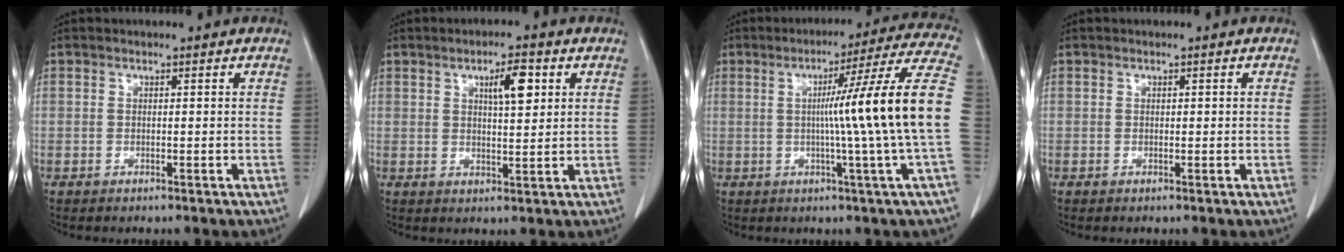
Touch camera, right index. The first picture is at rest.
{"total": 5.4, "force": [2.2, 1.4, 4.8], "torque": [-0.079, 0.004, 0.037]}
{"total": 17.1, "force": [-0.4, -3.1, 16.8], "torque": [-0.221, 0.003, -0.018]}
{"total": 0.5, "force": [0.1, 0.2, 0.5], "torque": [-0.005, 0.002, 0.003]}